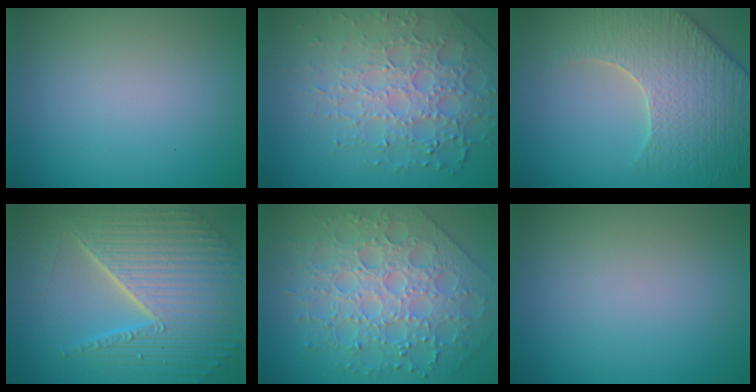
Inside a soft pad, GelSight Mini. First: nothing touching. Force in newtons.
{"total": 6.4, "press": 4.9, "slide": 4.1}
{"total": 6.6, "press": 5.7, "slide": 3.4}
{"total": 9.9, "press": 6.3, "slide": 7.7}
{"total": 6.5, "press": 5.8, "slide": 3.0}
{"total": 0.0}